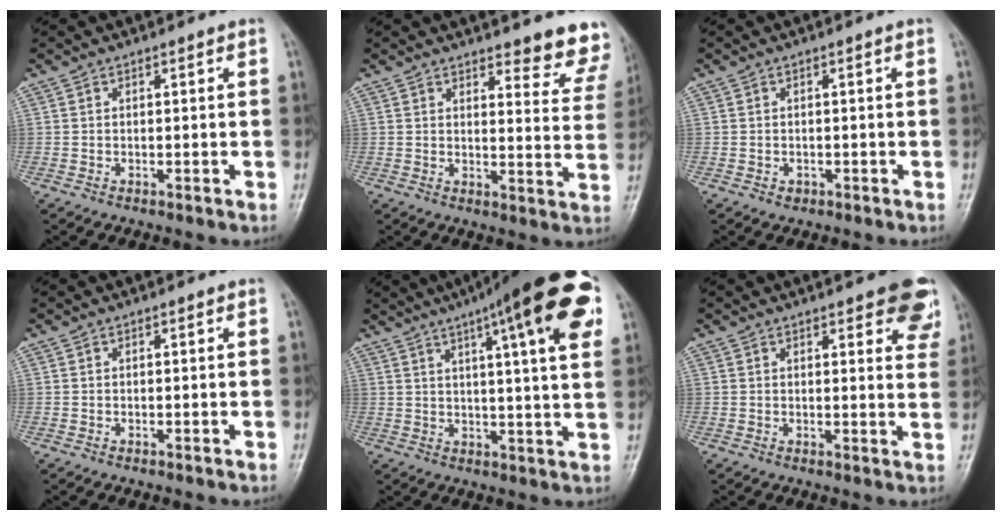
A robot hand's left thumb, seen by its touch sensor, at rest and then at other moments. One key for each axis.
{"total": 9.9, "fx": 8.9, "fy": 2.7, "fz": 3.4, "tx": 0.002, "ty": -0.061, "tz": 0.084}
{"total": 1.0, "fx": -0.4, "fy": 0.8, "fz": 0.4, "tx": -0.005, "ty": 0.007, "tz": -0.002}
{"total": 0.0}
{"total": 20.2, "fx": 9.5, "fy": 3.9, "fz": 17.4, "tx": -0.236, "ty": -0.003, "tz": 0.126}
{"total": 9.9, "fx": 6.2, "fy": 3.4, "fz": 6.9, "tx": -0.049, "ty": -0.024, "tz": 0.066}